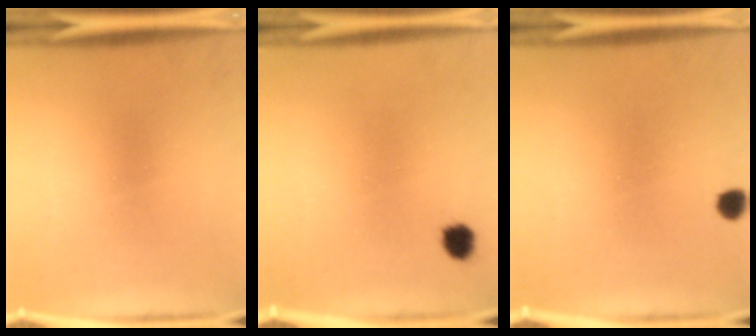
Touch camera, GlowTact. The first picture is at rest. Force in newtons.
{"total": 2.8}
{"total": 2.1}